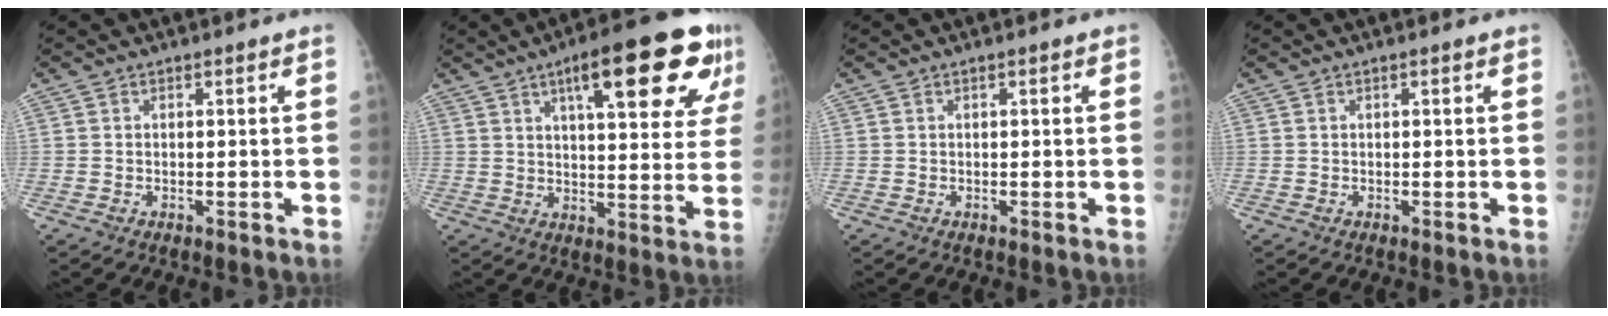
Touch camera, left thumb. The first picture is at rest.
{"total": 20.8, "force": [10.4, 5.8, 17.0], "torque": [-0.208, -0.017, 0.141]}
{"total": 0.6, "force": [0.2, 0.2, 0.5], "torque": [-0.010, 0.001, 0.003]}
{"total": 0.0}